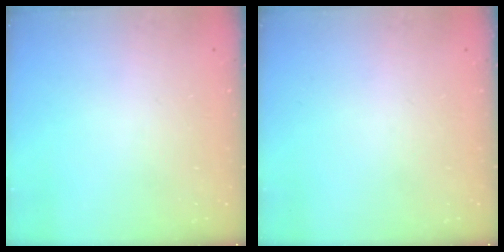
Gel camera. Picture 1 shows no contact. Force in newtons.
{"total": 0.0}